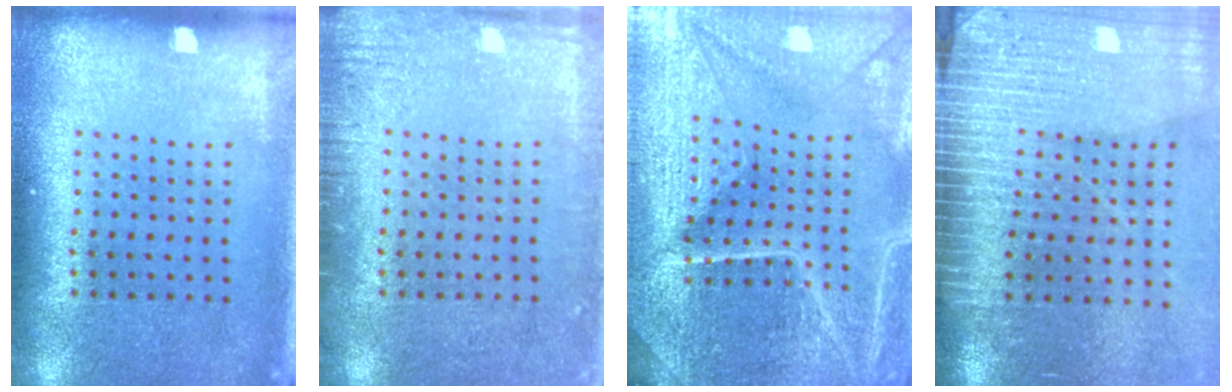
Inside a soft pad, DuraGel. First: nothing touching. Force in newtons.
{"total": 2.0, "press": 1.9, "slide": 0.2}
{"total": 5.3, "press": 4.9, "slide": 1.9}
{"total": 3.6, "press": 3.1, "slide": 1.8}